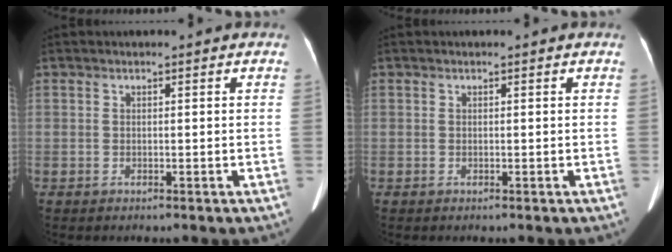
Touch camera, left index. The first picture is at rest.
{"total": 0.0}